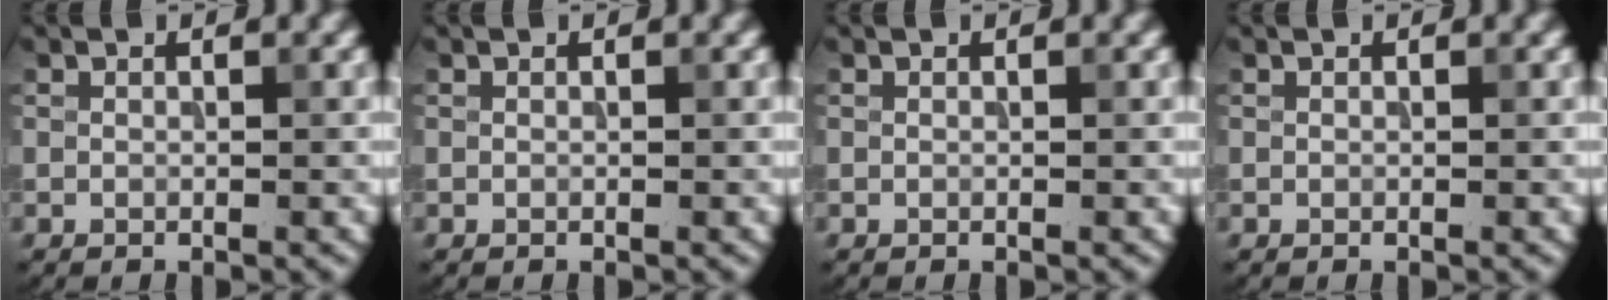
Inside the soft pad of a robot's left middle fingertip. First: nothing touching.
{"total": 0.0}
{"total": 0.0}
{"total": 0.0}